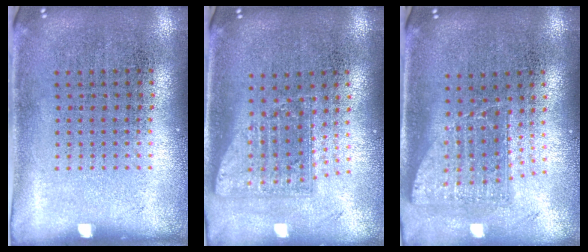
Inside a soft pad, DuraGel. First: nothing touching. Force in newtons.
{"total": 1.7, "press": 1.3, "slide": 1.0}
{"total": 1.6, "press": 1.2, "slide": 1.0}